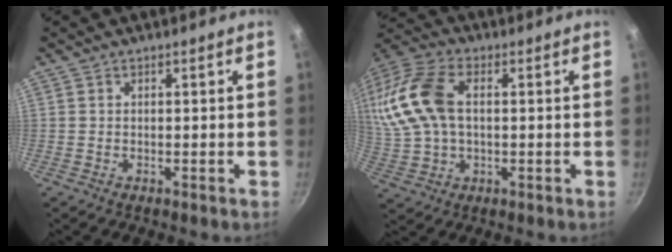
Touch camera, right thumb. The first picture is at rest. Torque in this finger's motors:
{"motor_torque": [-0.32, 1.64, -0.01, 0.02, 0.59]}